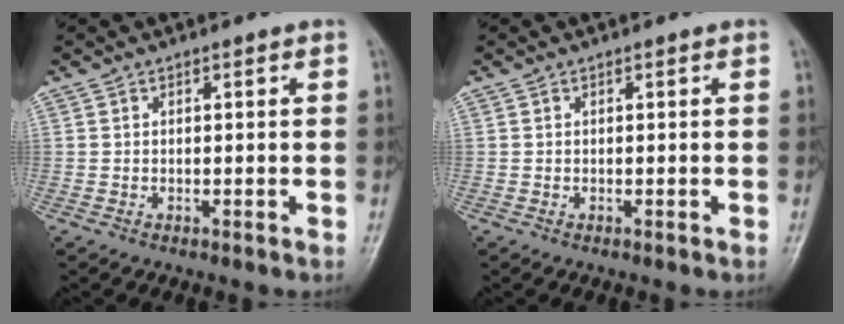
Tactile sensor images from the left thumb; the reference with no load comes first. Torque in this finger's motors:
{"motor_torque": [0.00, 0.00, 0.00, 0.00, 0.00]}